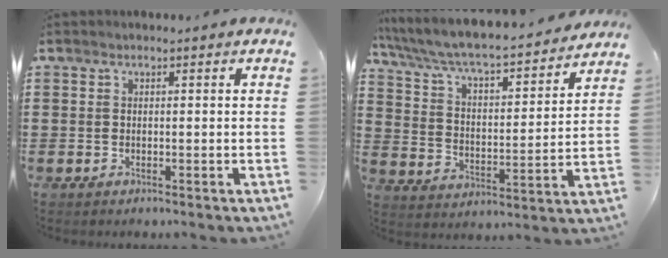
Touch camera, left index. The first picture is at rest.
{"total": 5.8, "force": [5.2, 0.3, 2.5], "torque": [-0.073, -0.046, 0.079]}